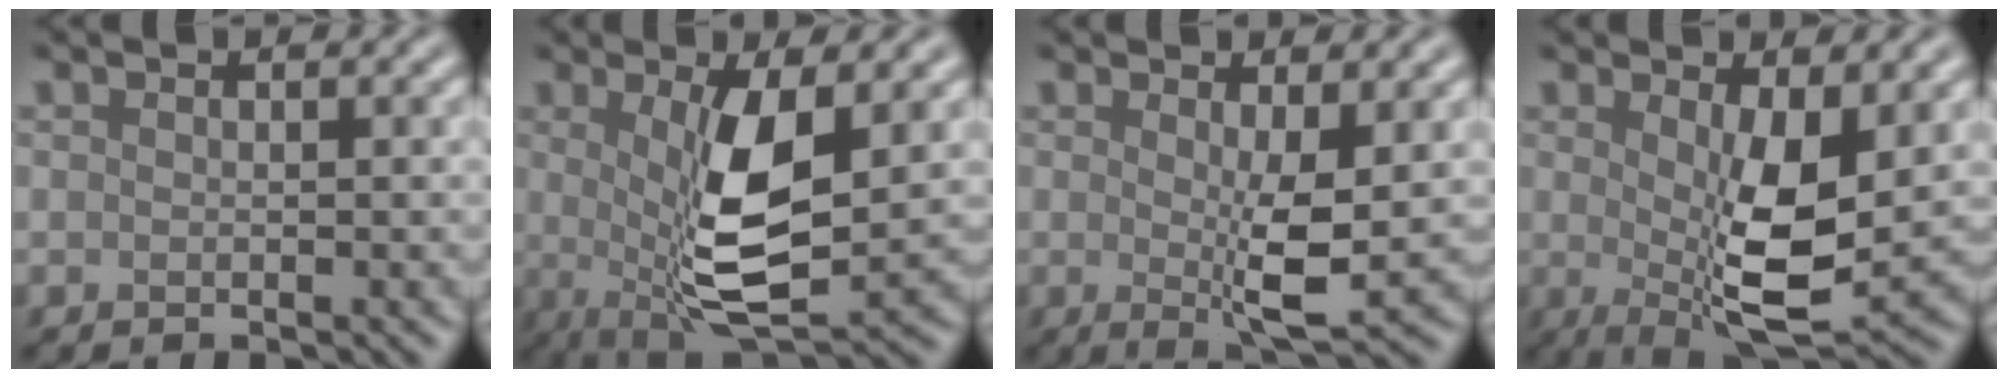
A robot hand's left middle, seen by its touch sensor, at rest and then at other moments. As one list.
[{"total": 7.6, "force": [0.5, 2.3, 7.3], "torque": [-0.136, -0.016, 0.013]}, {"total": 4.1, "force": [0.2, 0.7, 4.0], "torque": [-0.074, -0.016, 0.006]}, {"total": 7.3, "force": [0.2, 2.1, 7.0], "torque": [-0.122, -0.015, 0.010]}]